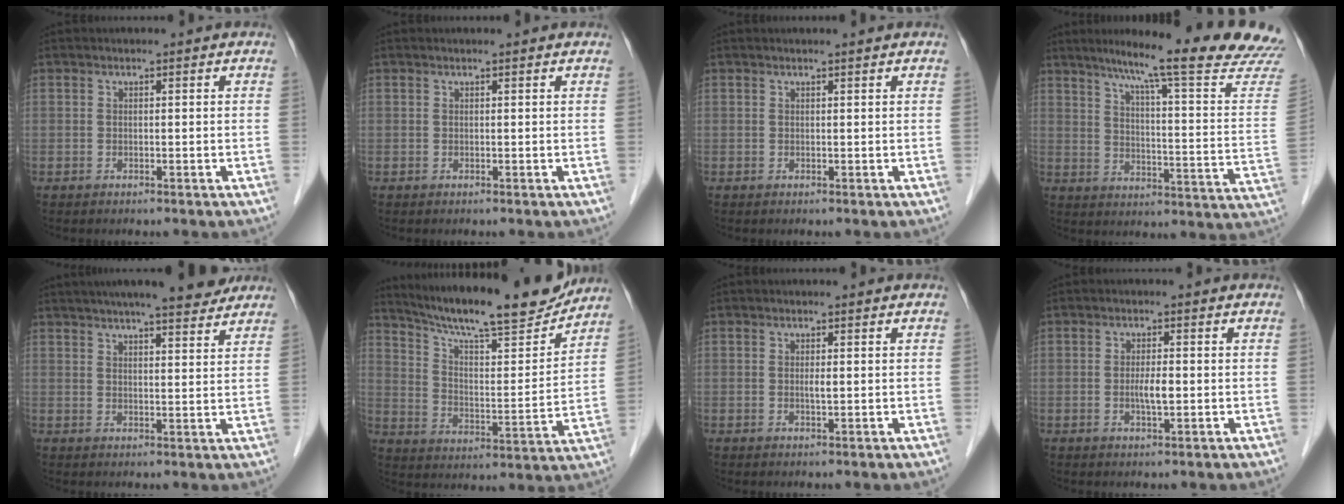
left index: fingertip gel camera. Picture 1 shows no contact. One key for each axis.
{"total": 0.9, "fx": 0.9, "fy": 0.0, "fz": 0.3, "tx": -0.011, "ty": 0.008, "tz": 0.011}
{"total": 1.1, "fx": 1.0, "fy": -0.2, "fz": 0.4, "tx": -0.010, "ty": 0.003, "tz": 0.016}
{"total": 23.2, "fx": 19.5, "fy": -1.2, "fz": 12.6, "tx": -0.179, "ty": -0.063, "tz": 0.246}
{"total": 13.7, "fx": 11.6, "fy": 1.7, "fz": 7.0, "tx": -0.106, "ty": 0.019, "tz": 0.156}
{"total": 19.9, "fx": 17.9, "fy": 1.6, "fz": 8.5, "tx": -0.146, "ty": -0.019, "tz": 0.271}
{"total": 0.9, "fx": 0.1, "fy": 0.0, "fz": 0.9, "tx": -0.020, "ty": -0.002, "tz": 0.002}
{"total": 2.5, "fx": -0.3, "fy": 0.4, "fz": 2.5, "tx": -0.049, "ty": -0.001, "tz": -0.005}